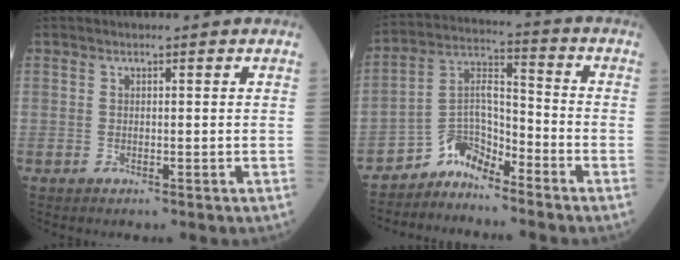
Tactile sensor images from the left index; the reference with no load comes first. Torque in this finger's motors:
{"motor_torque": [0.04, 0.20, 0.04, 0.02]}